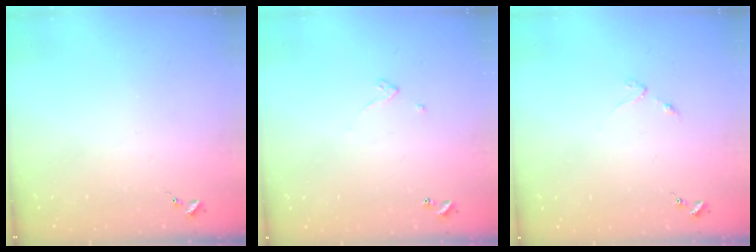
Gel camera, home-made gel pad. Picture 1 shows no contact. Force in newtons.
{"total": 2.4, "press": 2.4, "slide": 0.2}
{"total": 2.5, "press": 2.4, "slide": 0.4}